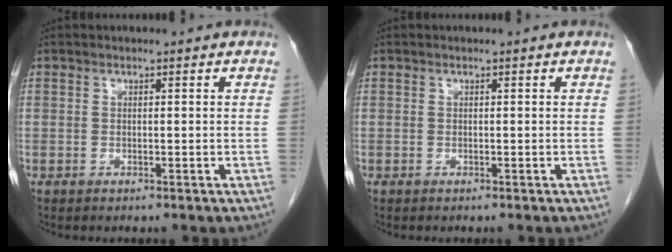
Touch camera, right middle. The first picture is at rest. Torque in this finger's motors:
{"motor_torque": [0.07, -0.21, -0.03, 0.00]}